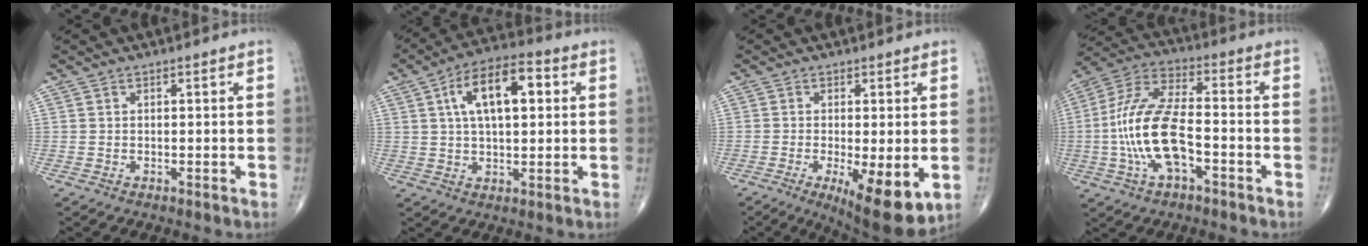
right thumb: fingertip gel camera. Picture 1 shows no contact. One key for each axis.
{"total": 12.7, "fx": 3.2, "fy": 5.9, "fz": 10.8, "tx": -0.172, "ty": 0.017, "tz": 0.047}
{"total": 11.4, "fx": -3.2, "fy": 3.5, "fz": 10.4, "tx": -0.155, "ty": -0.024, "tz": -0.040}
{"total": 15.3, "fx": -3.5, "fy": 6.6, "fz": 13.4, "tx": -0.280, "ty": 0.038, "tz": -0.068}